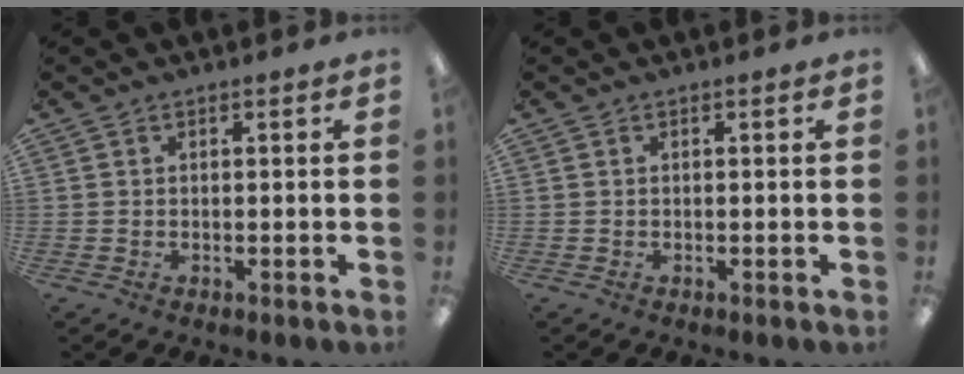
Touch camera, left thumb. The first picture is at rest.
{"total": 0.0}